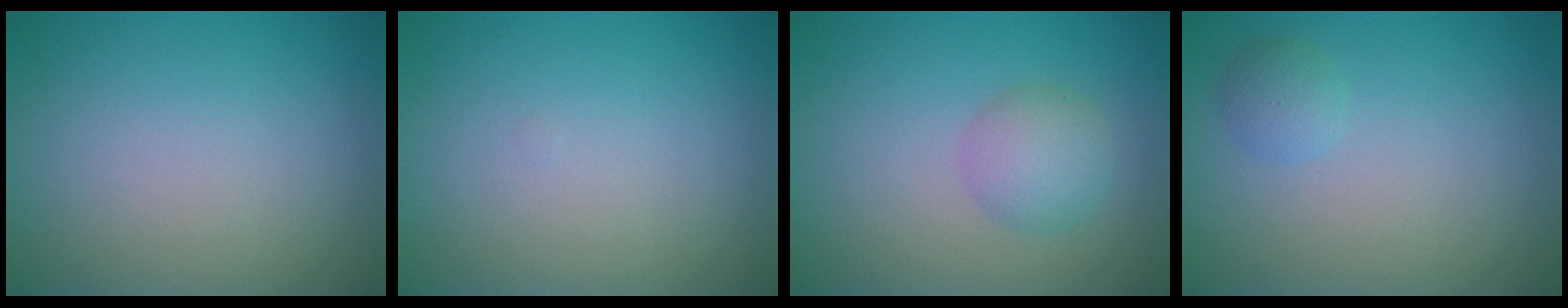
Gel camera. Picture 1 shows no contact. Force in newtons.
{"total": 0.0}
{"total": 2.9, "press": 2.9, "slide": 0.1}
{"total": 1.3, "press": 1.3, "slide": 0.1}